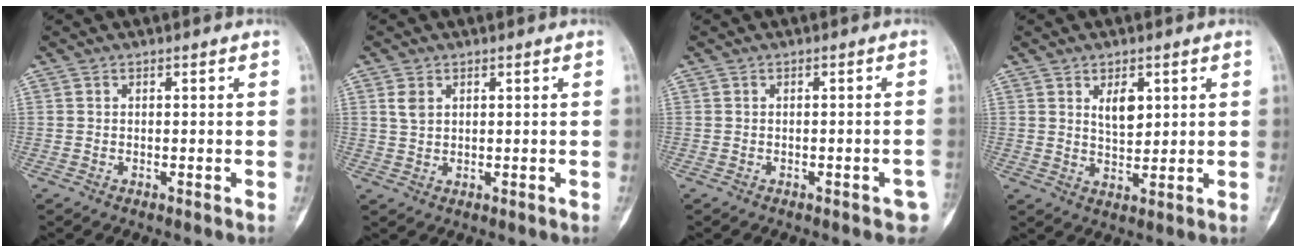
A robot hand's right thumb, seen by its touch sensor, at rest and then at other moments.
{"total": 2.6, "force": [1.1, 1.7, 1.6], "torque": [-0.025, -0.002, 0.026]}
{"total": 3.4, "force": [-1.9, 1.2, 2.5], "torque": [-0.023, 0.014, -0.017]}
{"total": 5.0, "force": [2.0, 2.7, 3.7], "torque": [-0.048, -0.016, 0.038]}